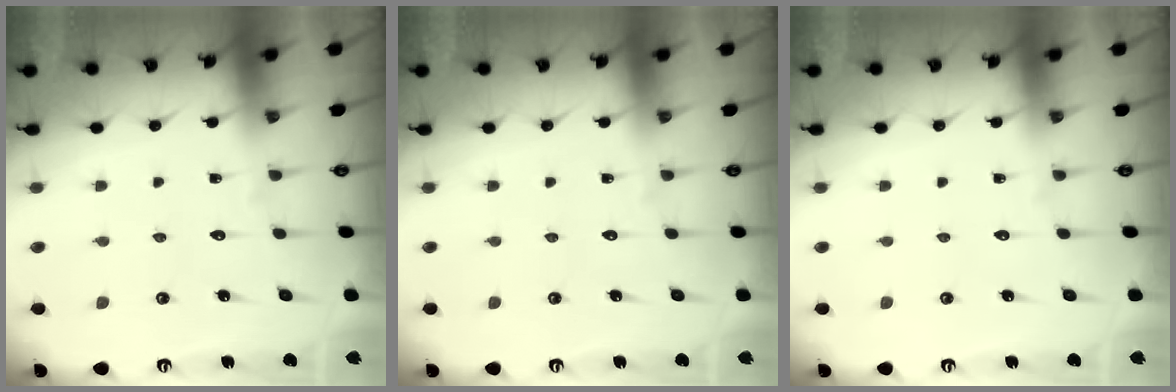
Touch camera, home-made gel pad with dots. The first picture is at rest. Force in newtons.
{"total": 0.0}
{"total": 0.0}